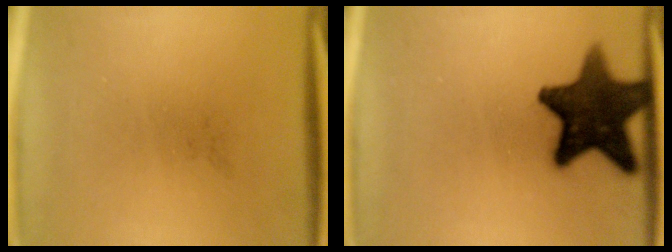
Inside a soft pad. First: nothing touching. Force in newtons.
{"total": 14.8}